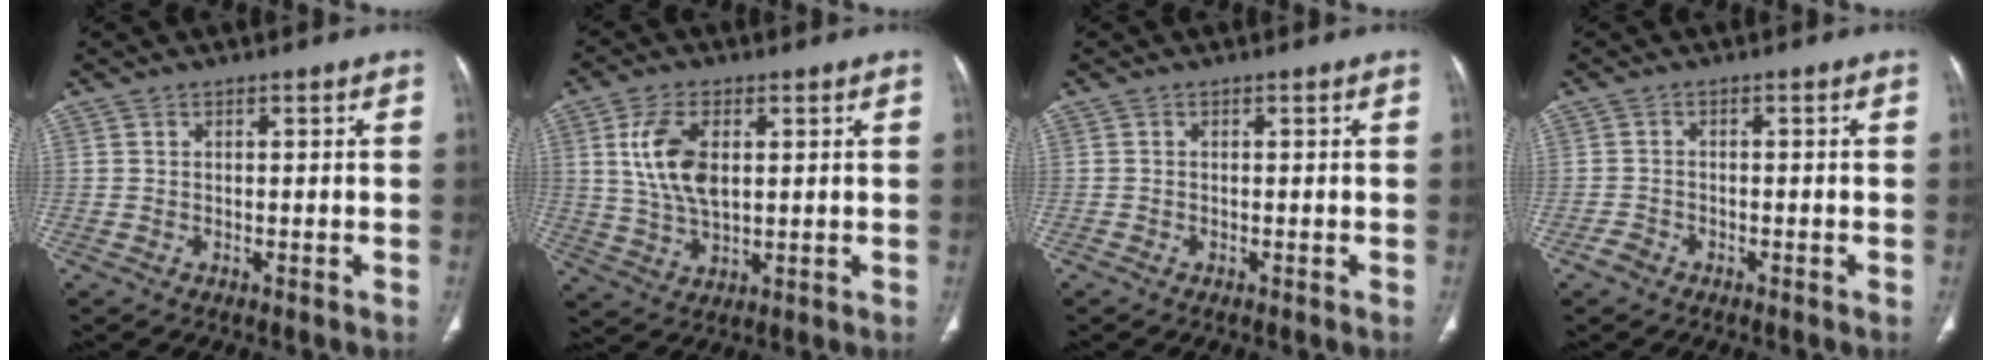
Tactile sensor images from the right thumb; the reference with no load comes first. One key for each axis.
{"total": 10.0, "fx": 2.2, "fy": 5.4, "fz": 8.1, "tx": -0.160, "ty": -0.007, "tz": 0.047}
{"total": 0.0}
{"total": 1.8, "fx": -1.3, "fy": 1.2, "fz": 0.4, "tx": -0.007, "ty": 0.008, "tz": -0.026}